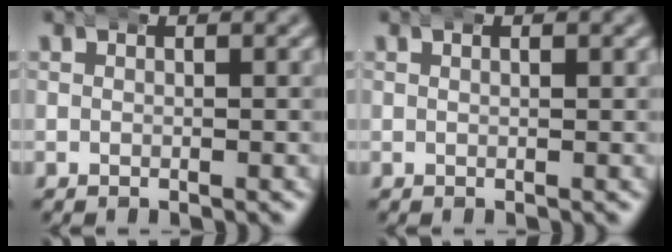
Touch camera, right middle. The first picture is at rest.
{"total": 0.5, "force": [0.2, 0.2, 0.4], "torque": [-0.004, 0.002, 0.002]}